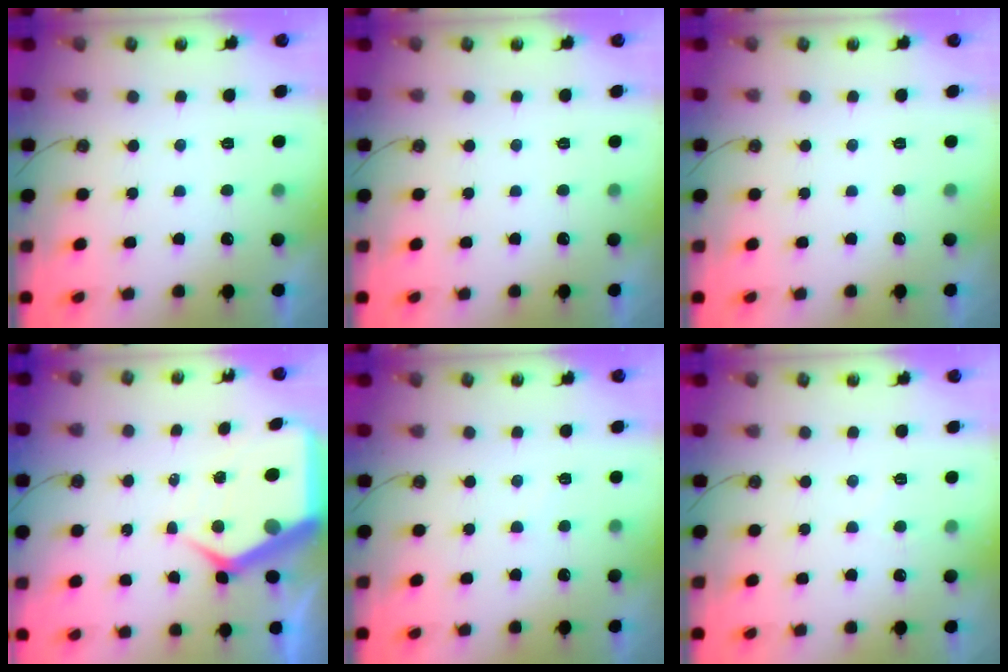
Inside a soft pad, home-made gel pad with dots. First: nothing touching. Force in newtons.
{"total": 0.0}
{"total": 0.0}
{"total": 11.5, "press": 11.4, "slide": 0.9}
{"total": 3.7, "press": 3.6, "slide": 0.4}
{"total": 4.8, "press": 4.7, "slide": 0.6}